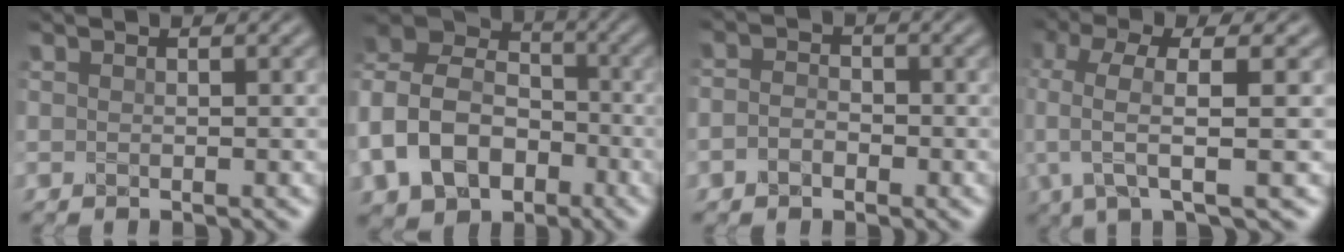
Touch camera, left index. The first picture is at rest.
{"total": 10.1, "force": [-3.8, 7.7, 5.3], "torque": [-0.122, 0.003, -0.083]}
{"total": 1.6, "force": [-0.8, 1.1, 0.7], "torque": [-0.018, 0.005, -0.020]}
{"total": 5.9, "force": [0.4, 1.4, 5.7], "torque": [-0.113, 0.004, 0.003]}